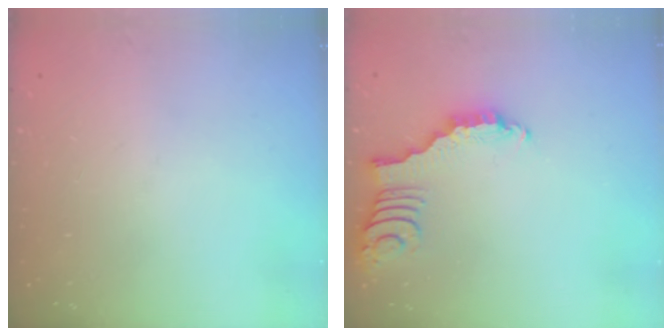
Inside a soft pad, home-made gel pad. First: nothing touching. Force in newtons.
{"total": 2.7, "press": 2.7, "slide": 0.4}